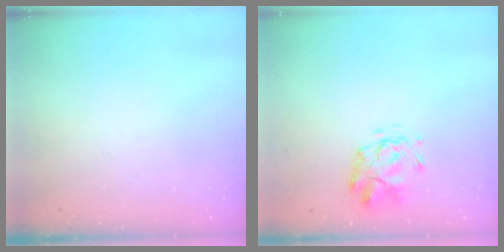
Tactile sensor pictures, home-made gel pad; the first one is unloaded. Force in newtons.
{"total": 2.9, "press": 2.5, "slide": 1.5}